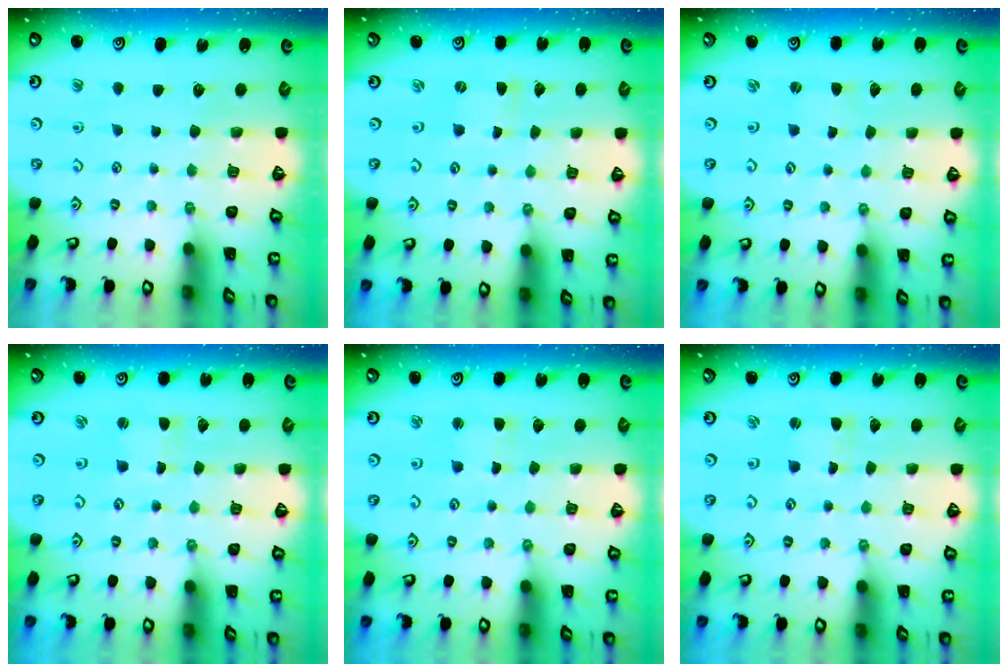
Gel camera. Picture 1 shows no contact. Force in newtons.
{"total": 0.0}
{"total": 0.0}
{"total": 0.8, "press": 0.8, "slide": 0.0}
{"total": 2.3, "press": 2.3, "slide": 0.4}
{"total": 1.1, "press": 1.1, "slide": 0.1}